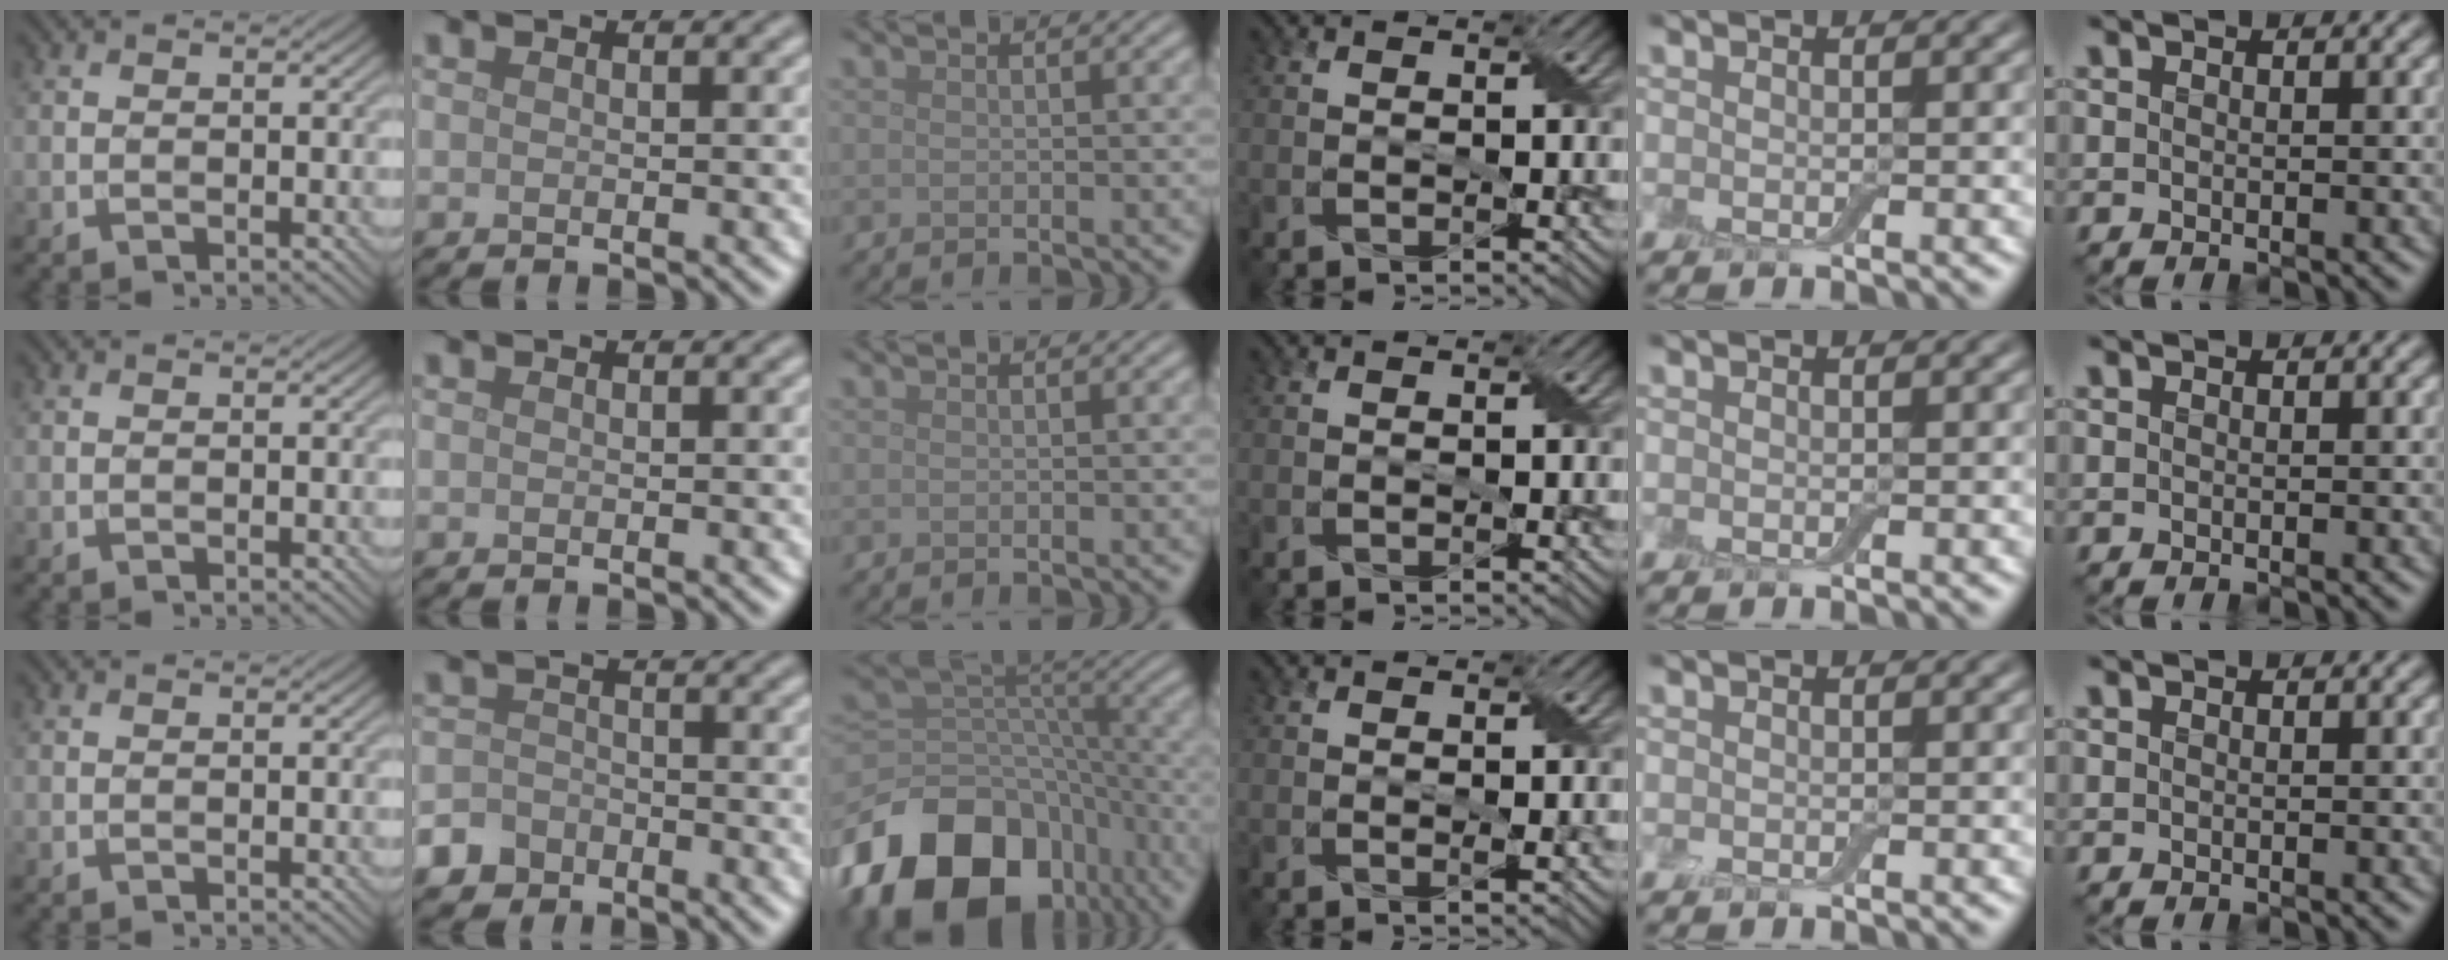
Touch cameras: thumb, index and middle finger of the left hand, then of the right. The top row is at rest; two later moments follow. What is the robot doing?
{"motion": "fold", "object": "aluminum foil"}